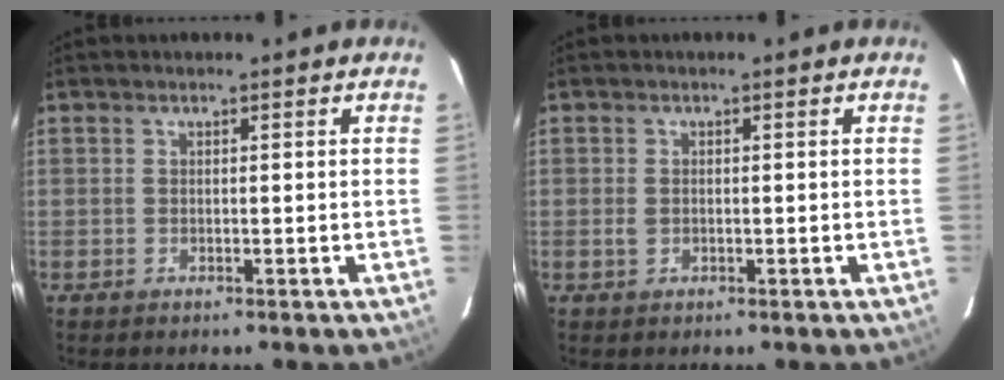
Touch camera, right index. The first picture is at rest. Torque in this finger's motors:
{"motor_torque": [0.17, 0.11, -0.02, 0.02]}